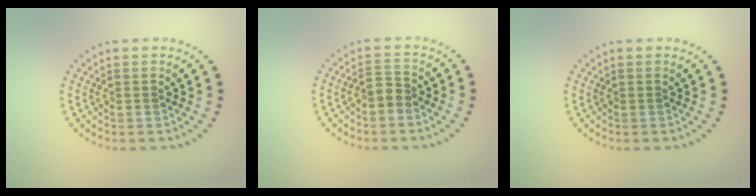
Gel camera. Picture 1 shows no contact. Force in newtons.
{"total": 1.7, "press": 1.5, "slide": 0.9}
{"total": 0.0}